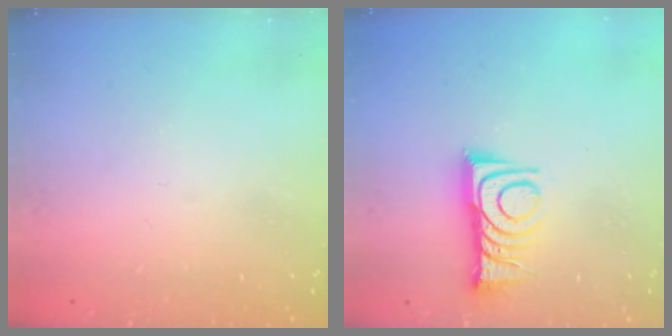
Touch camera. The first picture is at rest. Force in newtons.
{"total": 10.6, "press": 10.6, "slide": 0.4}